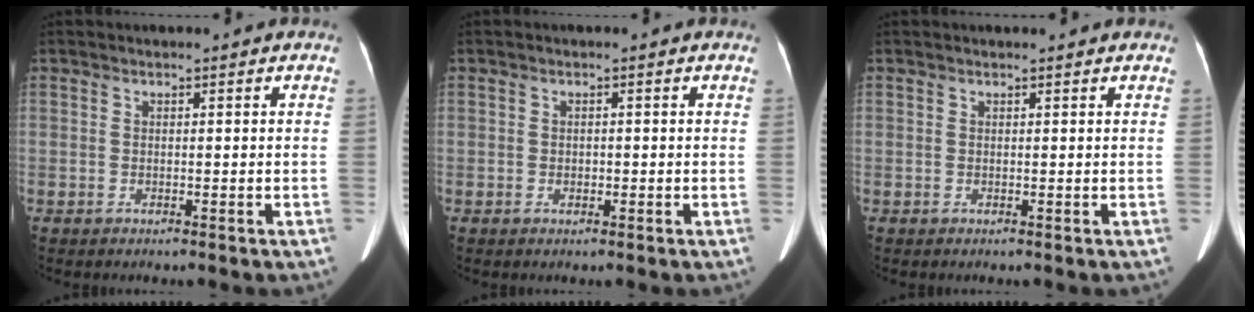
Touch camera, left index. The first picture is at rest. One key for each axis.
{"total": 0.8, "fx": -0.3, "fy": 0.6, "fz": 0.4, "tx": -0.006, "ty": -0.001, "tz": -0.005}
{"total": 1.5, "fx": 1.4, "fy": 0.2, "fz": 0.4, "tx": -0.008, "ty": 0.010, "tz": 0.014}